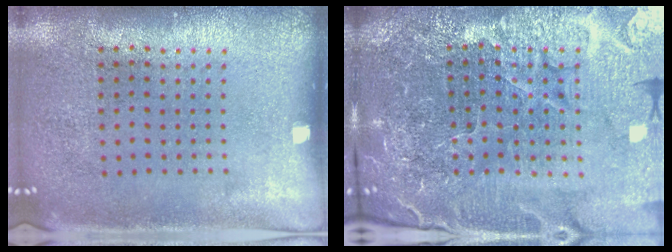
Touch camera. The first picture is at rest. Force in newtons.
{"total": 5.7, "press": 5.3, "slide": 2.1}